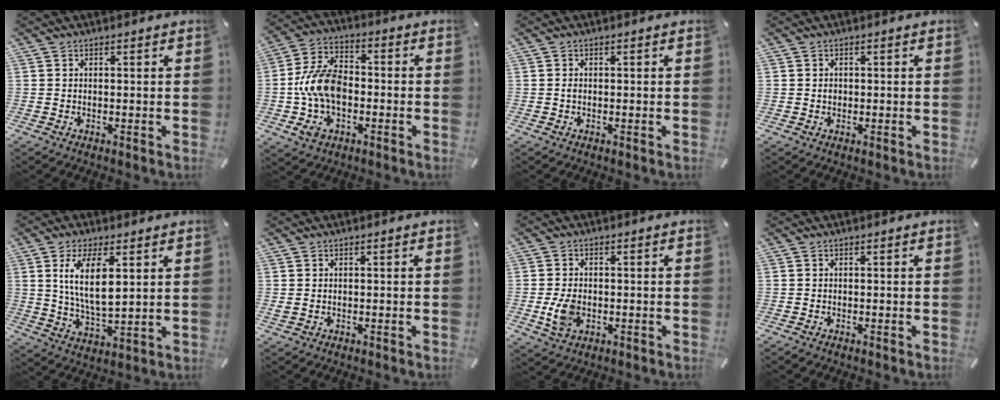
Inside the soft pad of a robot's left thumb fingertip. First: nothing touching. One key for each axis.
{"total": 12.4, "fx": -2.5, "fy": 8.5, "fz": 8.6, "tx": -0.181, "ty": 0.019, "tz": -0.038}
{"total": 0.6, "fx": -0.2, "fy": 0.3, "fz": 0.5, "tx": -0.012, "ty": -0.002, "tz": -0.002}
{"total": 1.0, "fx": 0.0, "fy": 0.9, "fz": 0.4, "tx": -0.008, "ty": 0.003, "tz": -0.001}
{"total": 11.0, "fx": 3.7, "fy": 4.8, "fz": 9.2, "tx": -0.176, "ty": -0.010, "tz": 0.063}
{"total": 0.7, "fx": 0.1, "fy": 0.6, "fz": 0.4, "tx": -0.010, "ty": 0.001, "tz": 0.002}
{"total": 5.9, "fx": -1.1, "fy": 4.2, "fz": 4.1, "tx": -0.086, "ty": -0.004, "tz": -0.022}
{"total": 0.0}